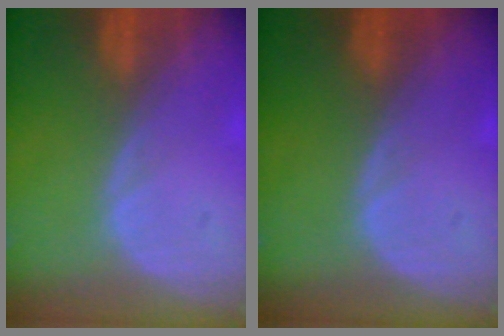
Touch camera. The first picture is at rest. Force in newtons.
{"total": 0.0}